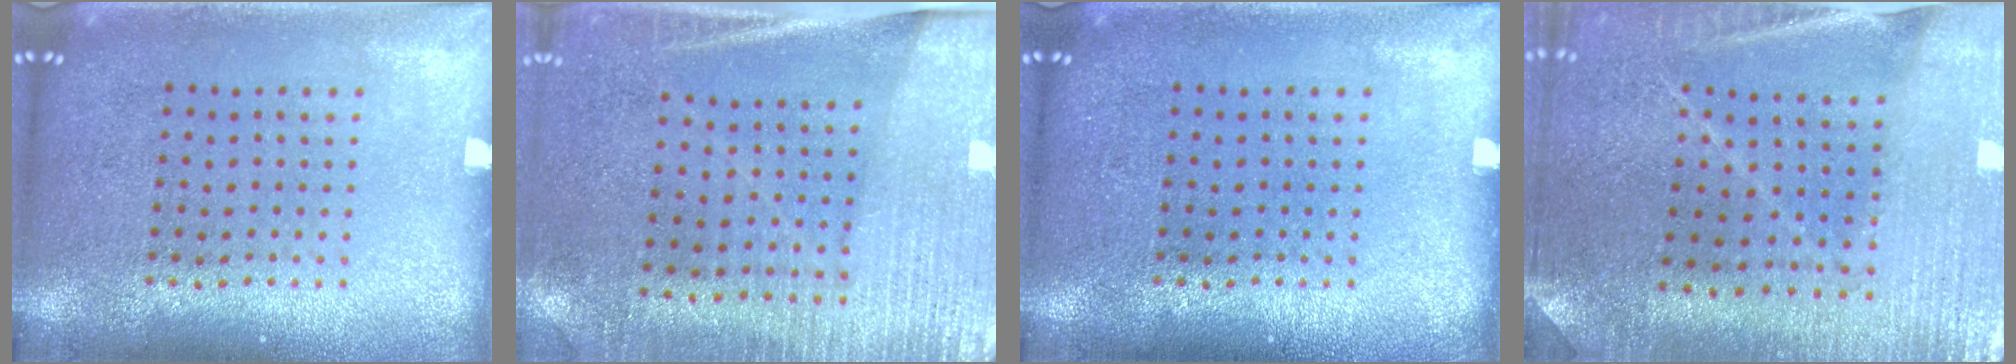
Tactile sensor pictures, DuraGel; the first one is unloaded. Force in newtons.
{"total": 2.8, "press": 2.5, "slide": 1.3}
{"total": 0.0}
{"total": 1.4, "press": 1.4, "slide": 0.2}